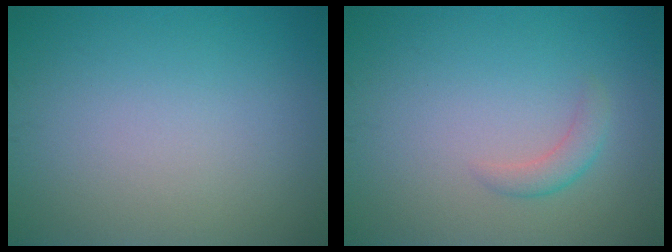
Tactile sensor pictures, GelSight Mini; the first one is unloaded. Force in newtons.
{"total": 1.5, "press": 1.5, "slide": 0.1}